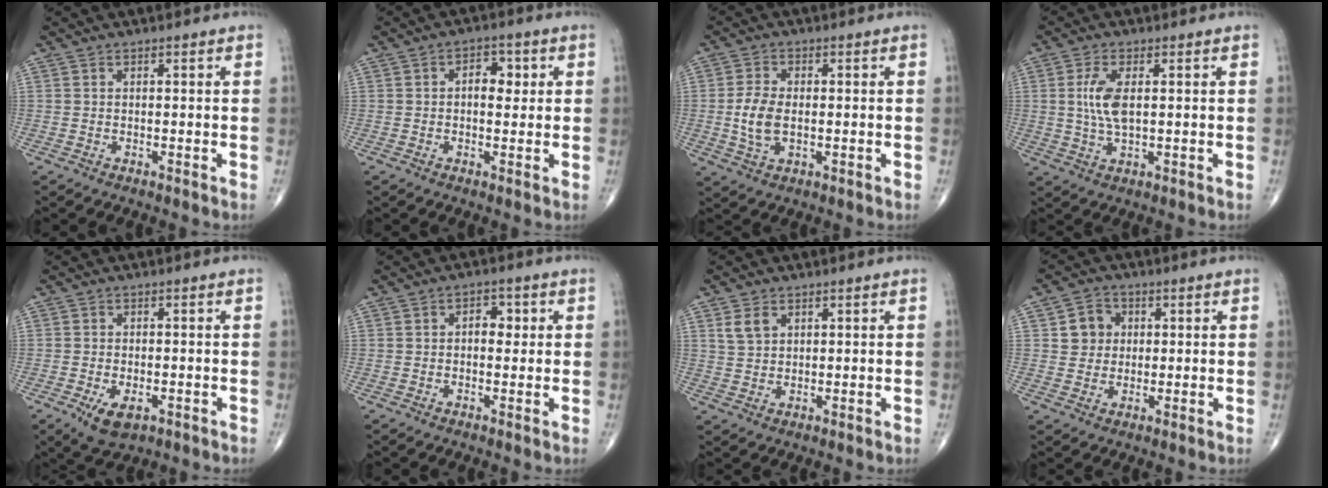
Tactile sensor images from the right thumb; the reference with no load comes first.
{"total": 4.6, "force": [0.8, 2.9, 3.5], "torque": [-0.029, 0.003, 0.007]}
{"total": 6.5, "force": [-0.4, 3.7, 5.3], "torque": [-0.113, -0.002, -0.007]}
{"total": 6.2, "force": [0.9, 2.7, 5.6], "torque": [-0.120, -0.004, 0.019]}
{"total": 5.4, "force": [-2.2, 2.8, 4.0], "torque": [-0.068, -0.002, -0.028]}
{"total": 3.5, "force": [0.6, 2.3, 2.6], "torque": [-0.018, 0.004, 0.004]}
{"total": 3.6, "force": [1.8, 2.5, 2.0], "torque": [-0.032, -0.004, 0.040]}
{"total": 5.6, "force": [1.2, 5.1, 2.0], "torque": [-0.002, 0.002, 0.017]}